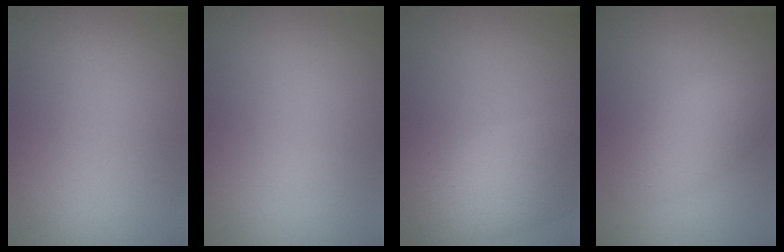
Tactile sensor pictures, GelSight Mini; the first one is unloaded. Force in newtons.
{"total": 0.0}
{"total": 4.8, "press": 4.8, "slide": 0.3}
{"total": 2.9, "press": 2.9, "slide": 0.1}